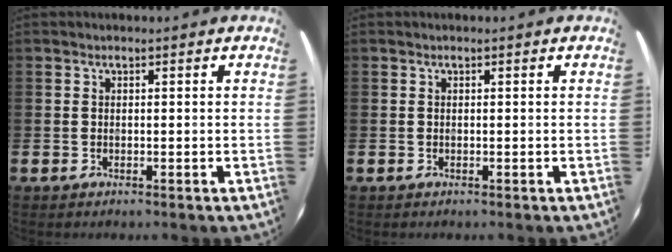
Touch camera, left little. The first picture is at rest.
{"total": 0.0}